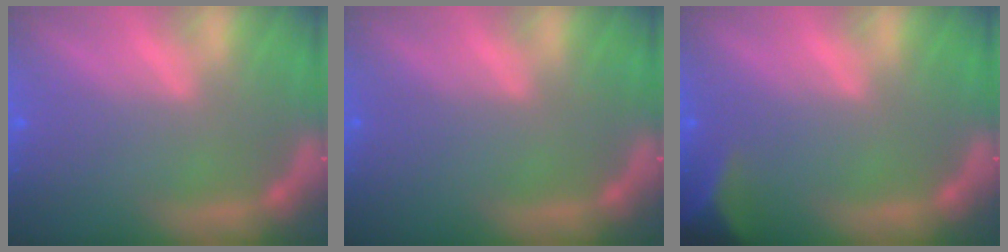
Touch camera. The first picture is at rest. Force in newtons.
{"total": 0.0}
{"total": 5.0}